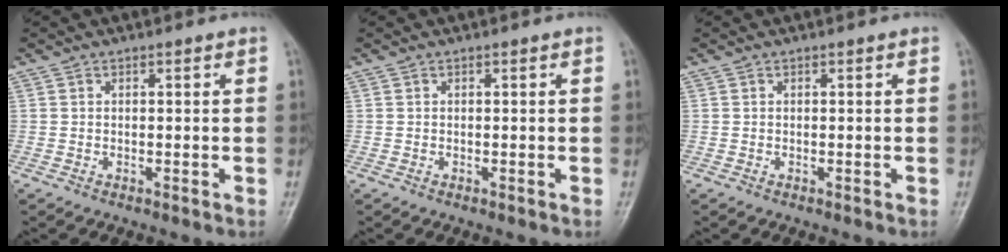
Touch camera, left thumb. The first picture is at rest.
{"total": 0.0}
{"total": 0.0}